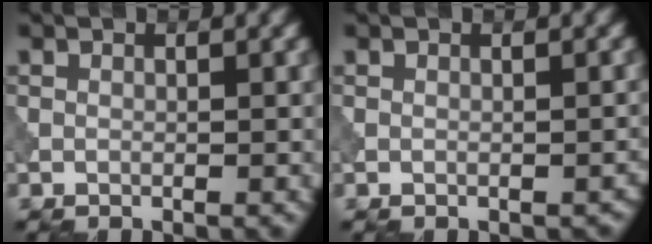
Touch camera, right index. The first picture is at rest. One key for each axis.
{"total": 0.5, "fx": -0.2, "fy": 0.3, "fz": 0.3, "tx": -0.007, "ty": -0.004, "tz": 0.000}